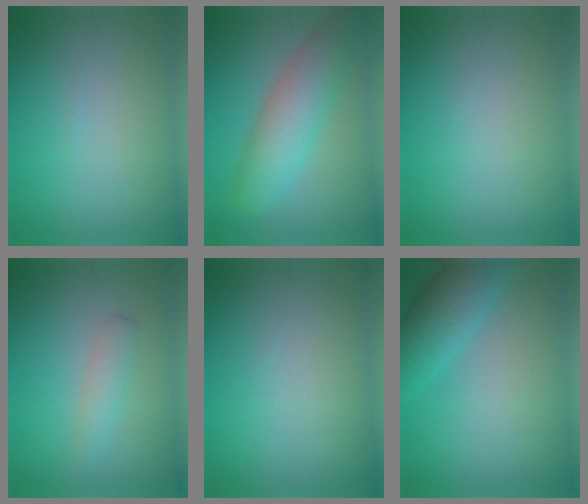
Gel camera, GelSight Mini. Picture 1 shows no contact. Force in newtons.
{"total": 5.6, "press": 5.6, "slide": 0.3}
{"total": 0.0}
{"total": 1.7, "press": 1.7, "slide": 0.1}
{"total": 0.0}
{"total": 4.5, "press": 4.5, "slide": 0.3}